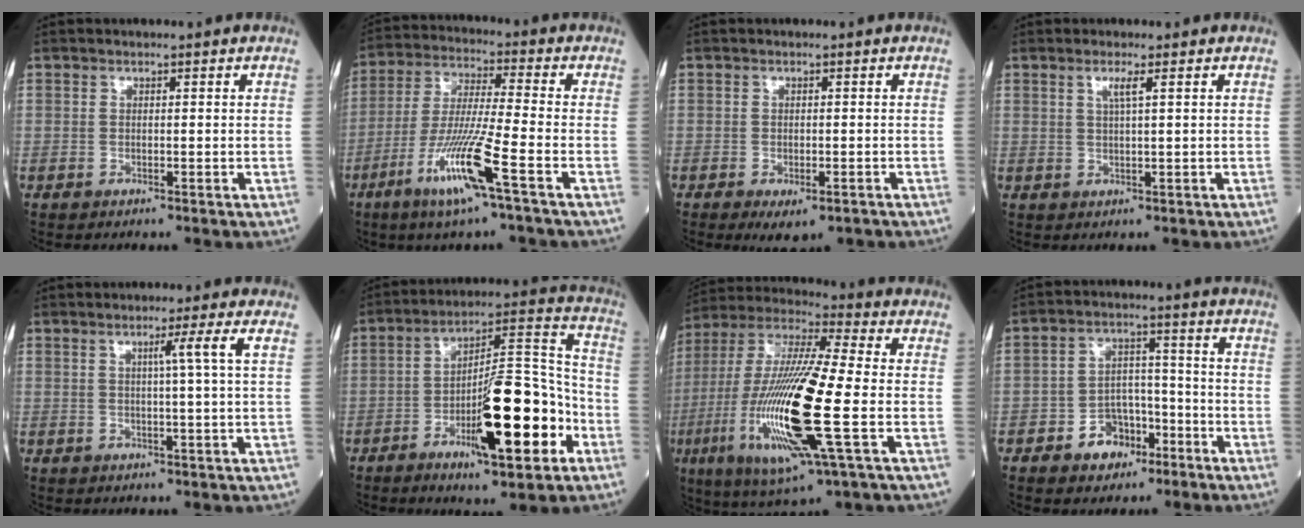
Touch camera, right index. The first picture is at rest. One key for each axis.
{"total": 13.9, "fx": -6.6, "fy": -0.4, "fz": 12.2, "tx": -0.256, "ty": -0.023, "tz": -0.122}
{"total": 3.5, "fx": -2.0, "fy": 1.3, "fz": 2.6, "tx": -0.036, "ty": -0.005, "tz": -0.021}
{"total": 1.9, "fx": 1.0, "fy": -0.3, "fz": 1.7, "tx": -0.037, "ty": 0.001, "tz": 0.021}
{"total": 3.3, "fx": 1.0, "fy": -1.4, "fz": 2.8, "tx": -0.048, "ty": -0.002, "tz": 0.022}
{"total": 16.5, "fx": -6.3, "fy": 3.1, "fz": 14.9, "tx": -0.243, "ty": 0.007, "tz": -0.093}
{"total": 21.4, "fx": -4.5, "fy": 1.7, "fz": 20.9, "tx": -0.457, "ty": -0.024, "tz": -0.084}
{"total": 6.5, "fx": -3.6, "fy": 4.5, "fz": 2.9, "tx": -0.048, "ty": 0.021, "tz": -0.053}